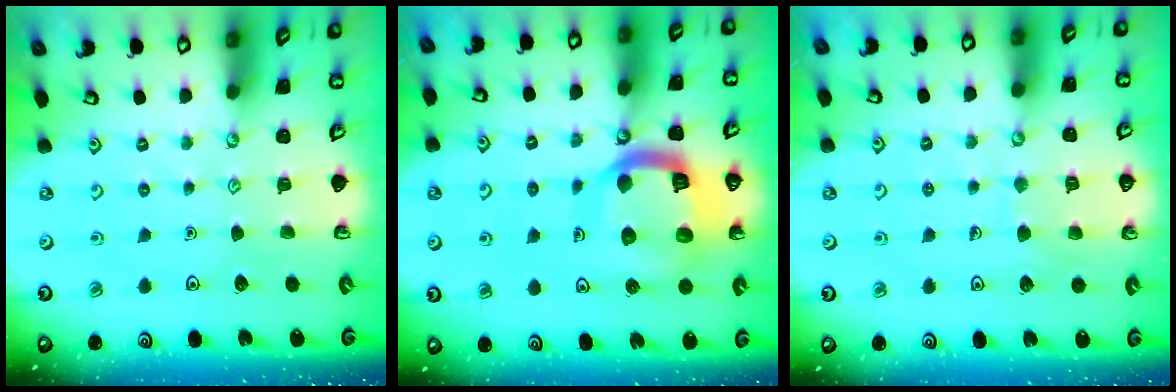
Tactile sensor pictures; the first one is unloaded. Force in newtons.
{"total": 16.1, "press": 16.0, "slide": 1.8}
{"total": 5.9, "press": 5.9, "slide": 0.4}